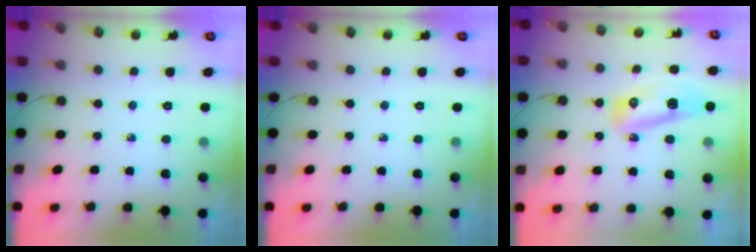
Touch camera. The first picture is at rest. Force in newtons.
{"total": 0.0}
{"total": 17.7, "press": 13.1, "slide": 12.0}